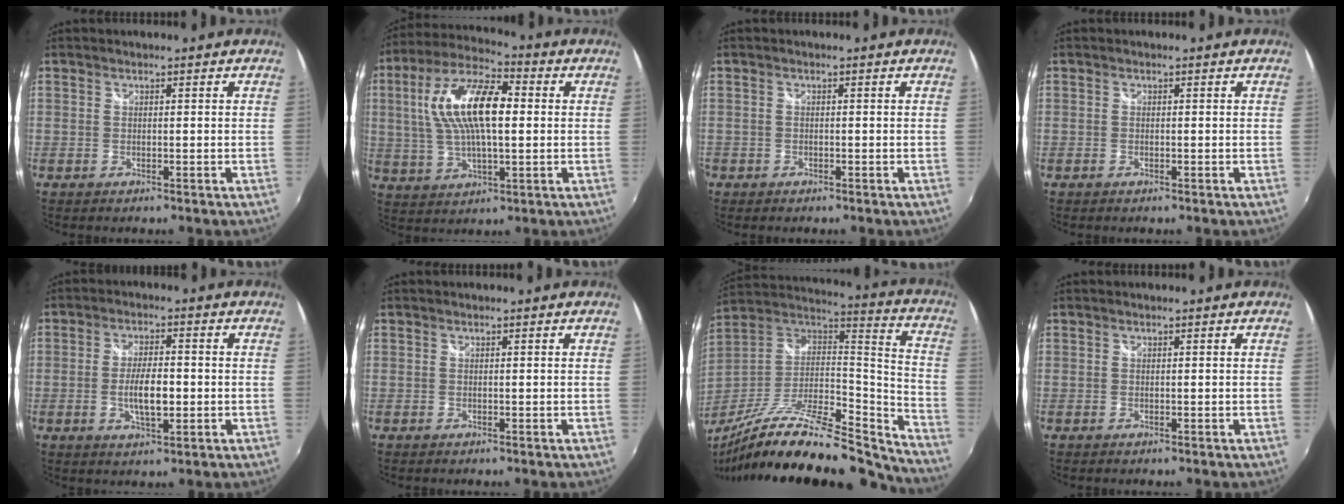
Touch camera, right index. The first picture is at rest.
{"total": 15.9, "force": [2.3, 6.3, 14.4], "torque": [-0.282, 0.020, 0.038]}
{"total": 1.2, "force": [-0.7, 1.0, 0.2], "torque": [-0.006, -0.001, -0.011]}
{"total": 0.0}
{"total": 6.8, "force": [-1.1, 2.3, 6.2], "torque": [-0.120, -0.003, -0.019]}
{"total": 0.0}
{"total": 27.4, "force": [-22.7, 6.2, 14.0], "torque": [-0.215, -0.028, -0.372]}
{"total": 0.0}